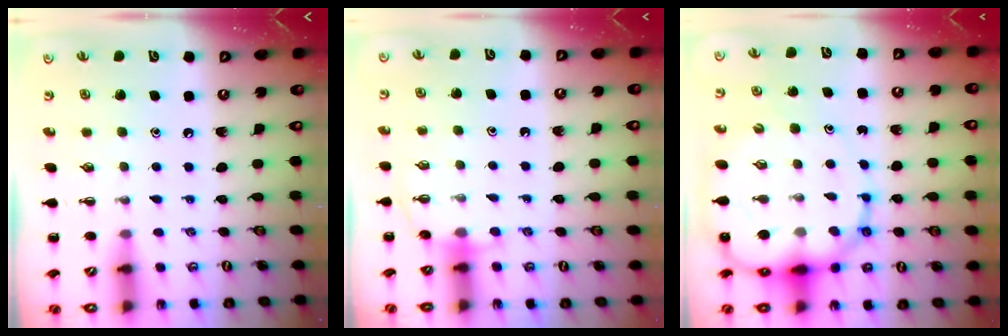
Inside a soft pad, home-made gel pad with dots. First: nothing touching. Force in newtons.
{"total": 5.5, "press": 5.4, "slide": 1.3}
{"total": 14.1, "press": 13.6, "slide": 3.7}